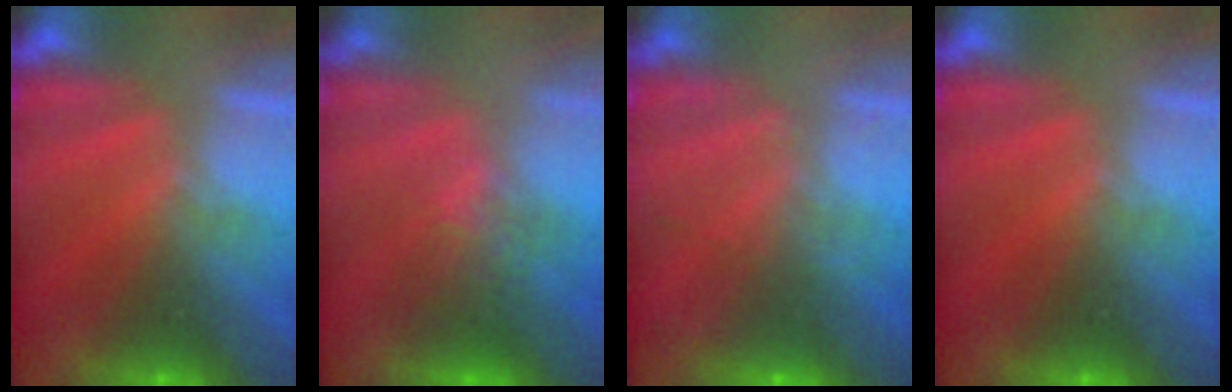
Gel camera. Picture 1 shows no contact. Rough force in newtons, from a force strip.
{"total": 2.7}
{"total": 2.0}
{"total": 0.0}